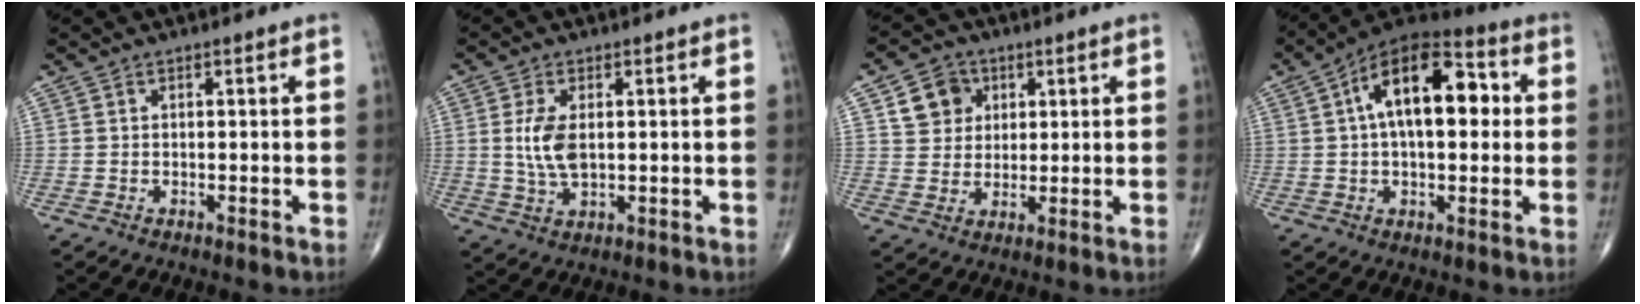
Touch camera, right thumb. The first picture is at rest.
{"total": 6.3, "force": [0.7, 3.2, 5.3], "torque": [-0.114, -0.007, 0.017]}
{"total": 7.3, "force": [2.8, 6.3, 2.4], "torque": [-0.010, -0.007, 0.050]}
{"total": 17.3, "force": [3.2, 8.8, 14.5], "torque": [-0.211, 0.031, 0.041]}